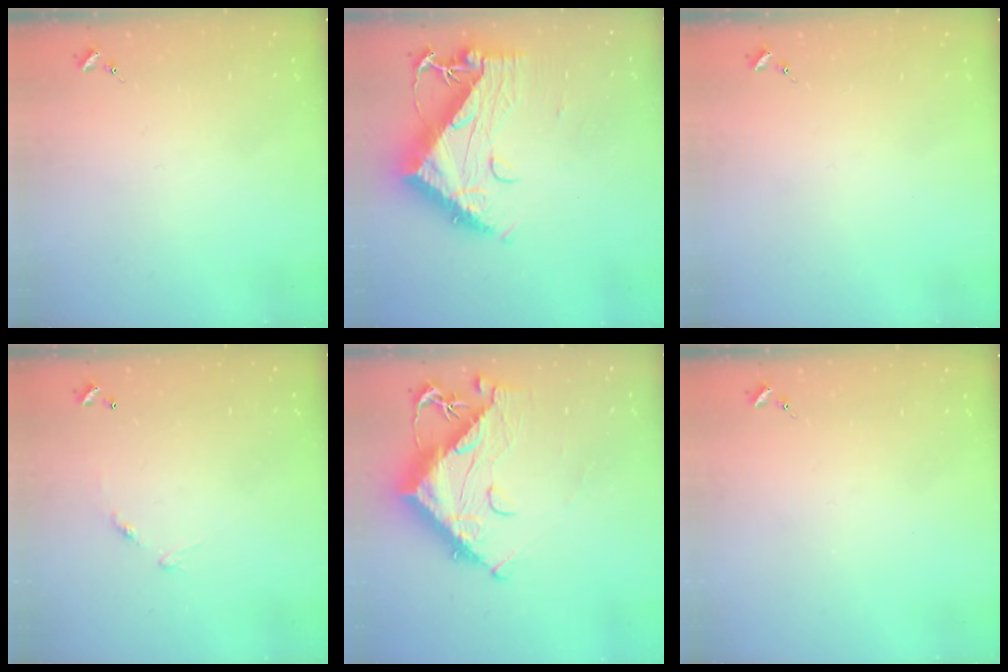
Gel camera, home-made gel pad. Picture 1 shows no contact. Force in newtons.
{"total": 15.6, "press": 15.5, "slide": 1.5}
{"total": 0.0}
{"total": 7.0, "press": 7.0, "slide": 0.5}
{"total": 17.1, "press": 17.0, "slide": 1.9}
{"total": 0.0}